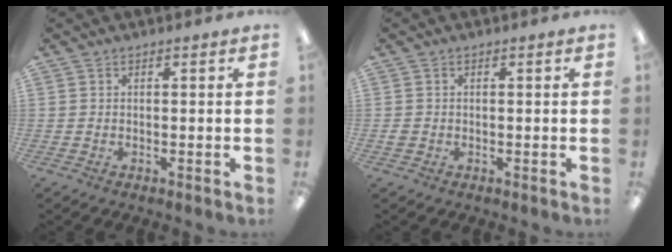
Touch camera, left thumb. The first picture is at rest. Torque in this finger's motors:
{"motor_torque": [-0.12, 0.19, 0.18, 0.06, -0.01]}